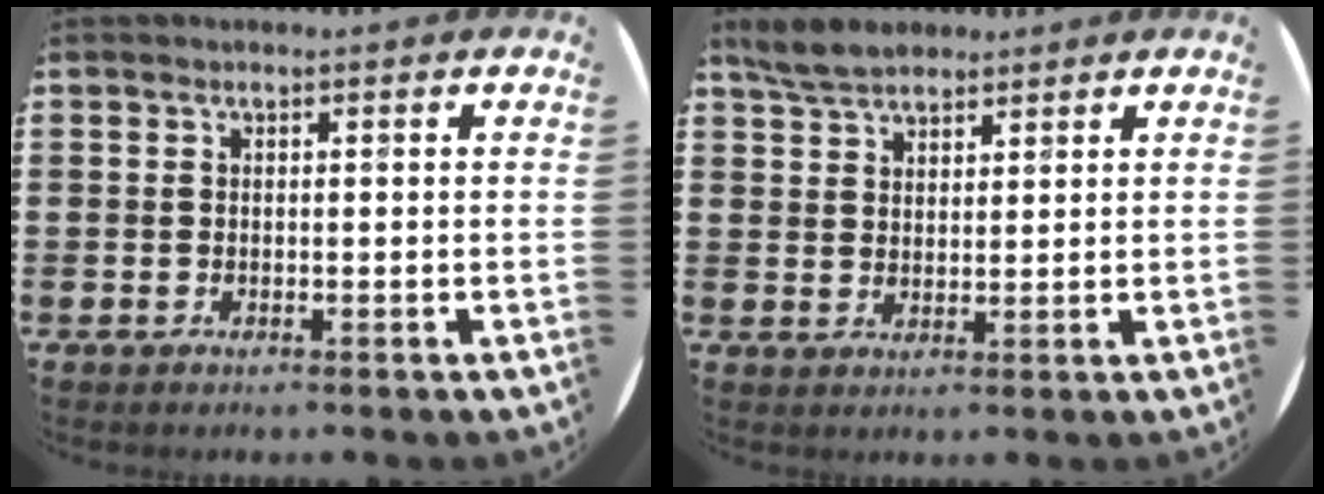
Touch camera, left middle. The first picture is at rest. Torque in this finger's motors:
{"motor_torque": [0.27, -0.23, 0.06, 0.05]}